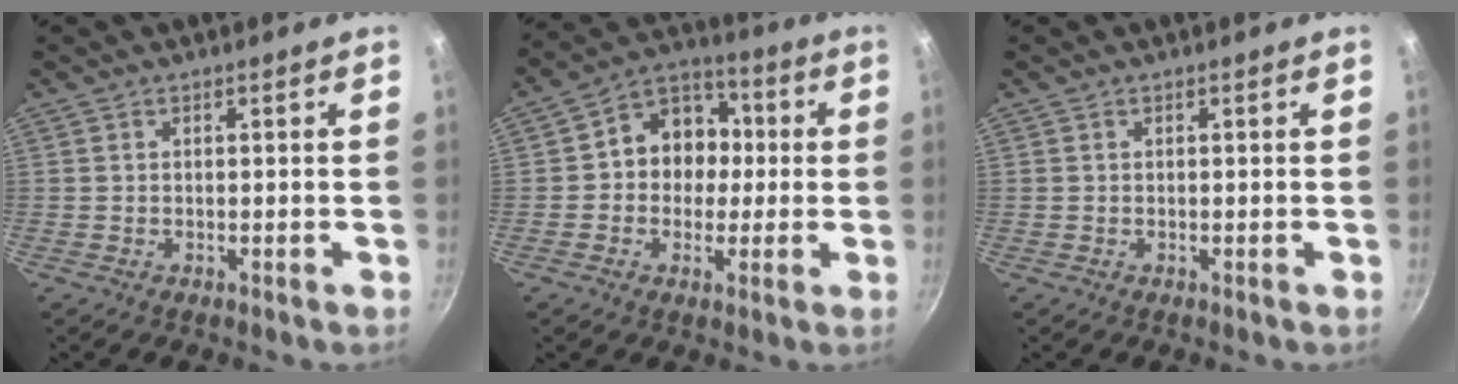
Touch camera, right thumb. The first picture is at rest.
{"total": 11.3, "force": [0.2, 9.7, 5.8], "torque": [-0.035, 0.030, -0.017]}
{"total": 0.0}